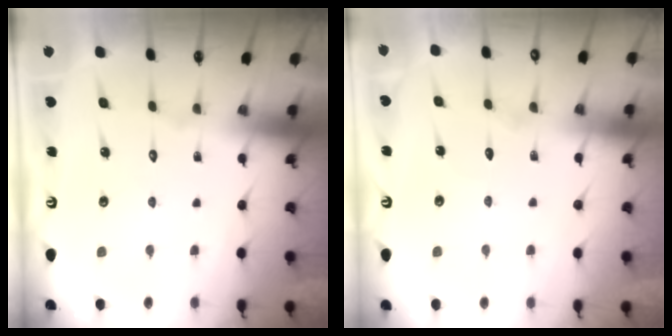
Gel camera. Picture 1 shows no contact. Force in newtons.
{"total": 2.3, "press": 2.3, "slide": 0.3}